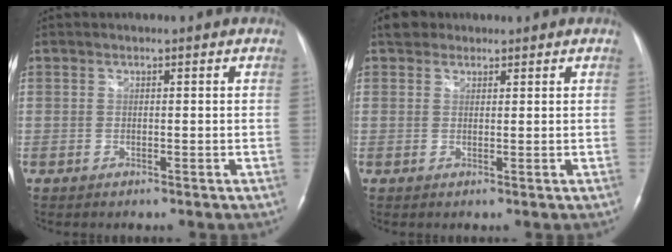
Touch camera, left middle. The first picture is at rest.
{"total": 2.5, "force": [1.8, 1.6, 0.5], "torque": [-0.011, 0.018, 0.030]}